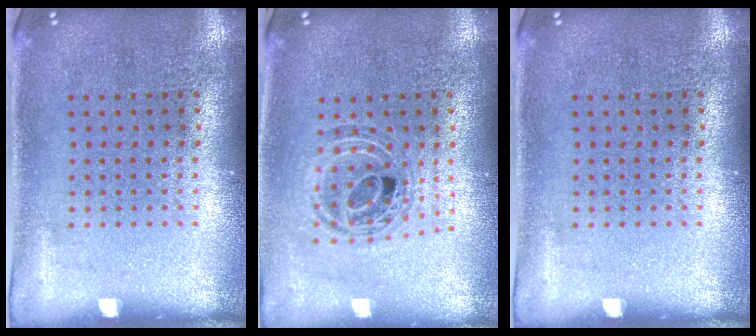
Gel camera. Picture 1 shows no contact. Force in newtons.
{"total": 0.7, "press": 0.7, "slide": 0.1}
{"total": 0.0}